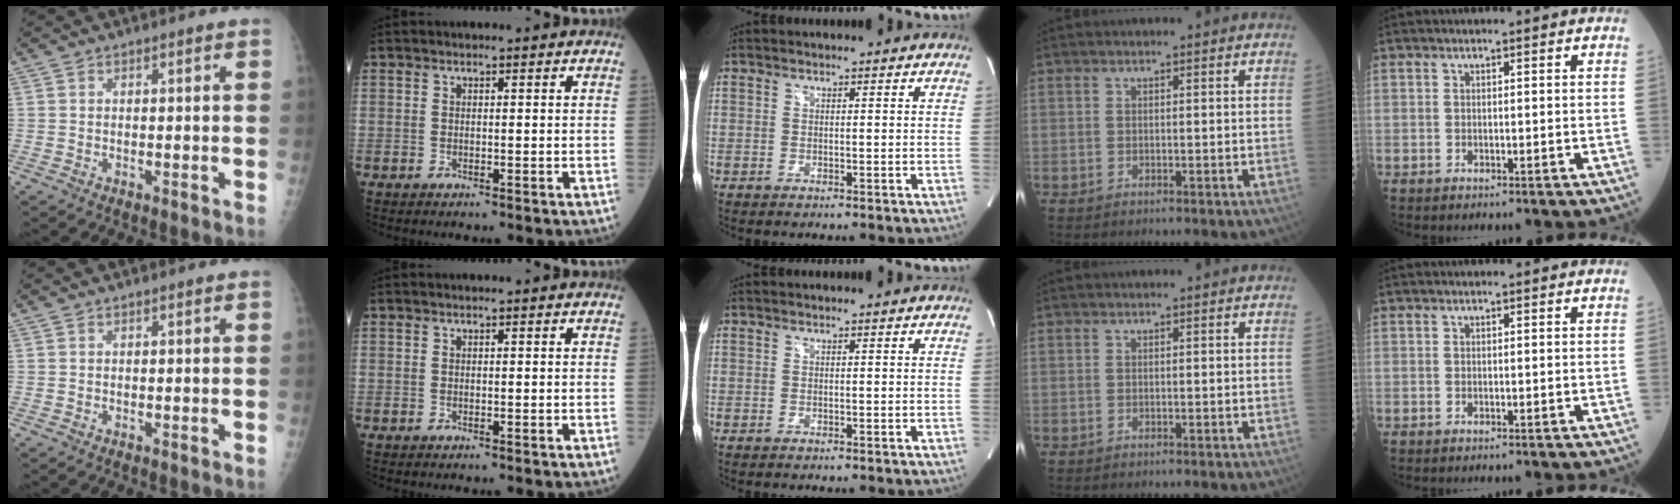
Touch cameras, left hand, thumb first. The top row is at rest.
{}